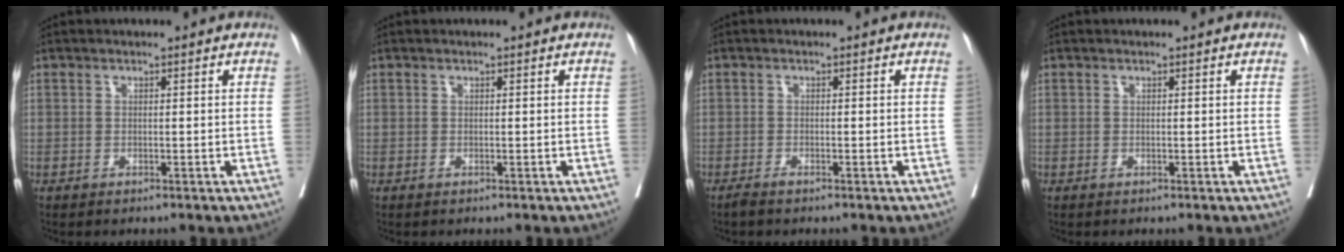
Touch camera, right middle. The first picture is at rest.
{"total": 0.0}
{"total": 1.0, "force": [-0.9, 0.0, 0.5], "torque": [-0.014, -0.003, -0.017]}
{"total": 0.0}